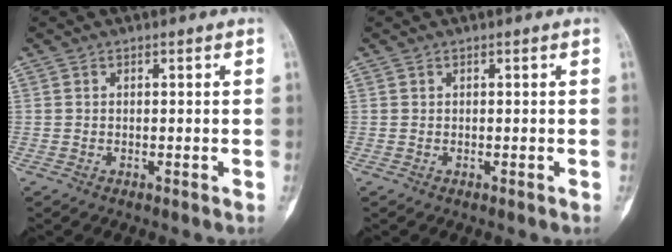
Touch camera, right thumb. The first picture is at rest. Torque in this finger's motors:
{"motor_torque": [0.40, 0.41, -0.07, -0.08, 0.00]}